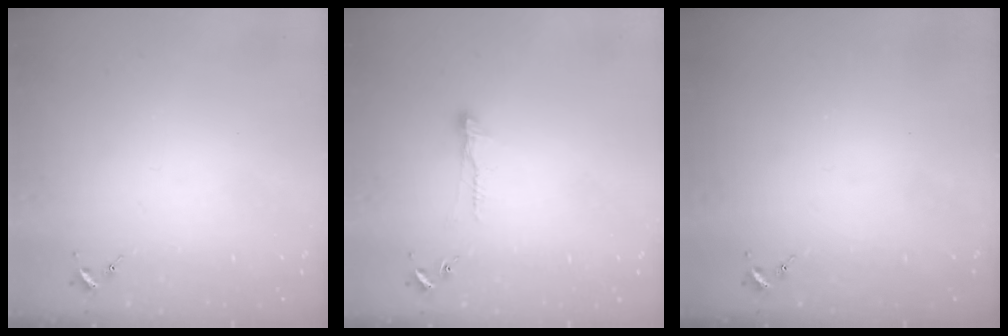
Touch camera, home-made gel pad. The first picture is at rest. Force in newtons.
{"total": 7.2, "press": 7.1, "slide": 0.6}
{"total": 0.0}